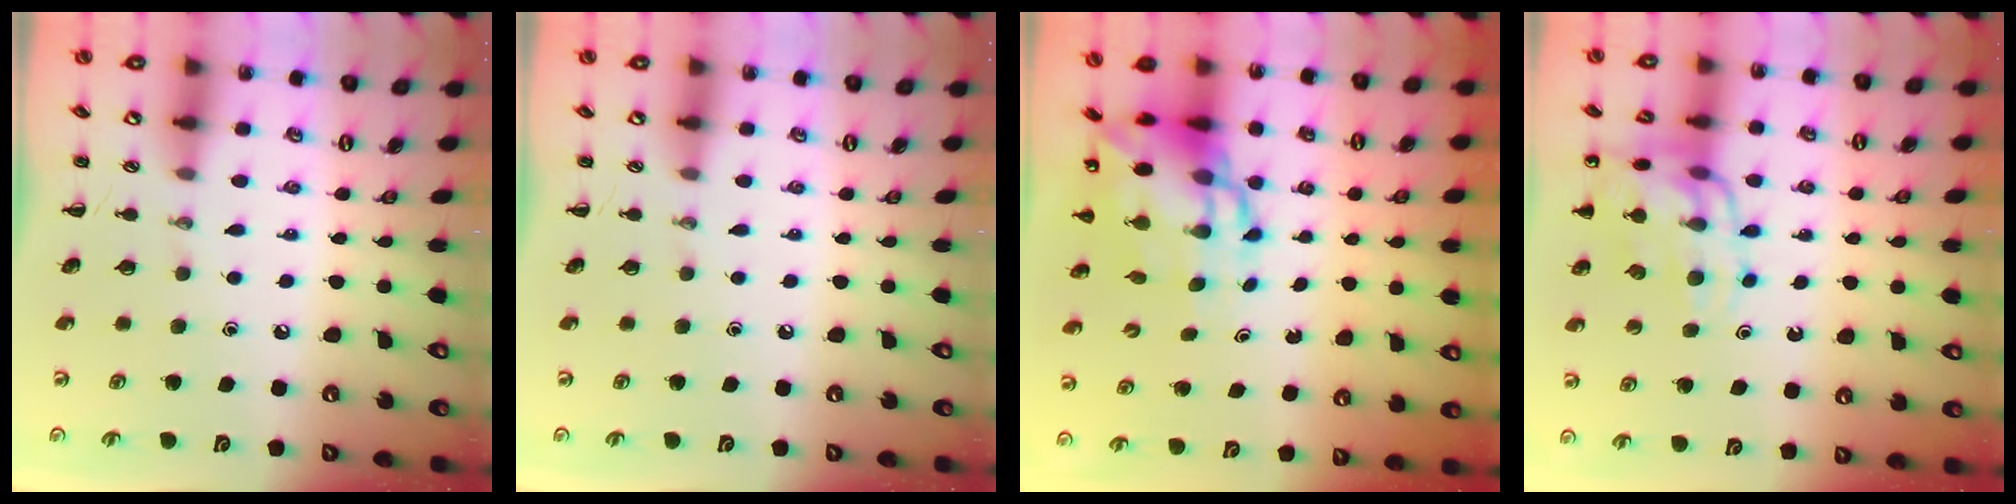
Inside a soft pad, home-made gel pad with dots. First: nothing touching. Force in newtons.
{"total": 0.0}
{"total": 10.2, "press": 9.8, "slide": 2.7}
{"total": 14.4, "press": 14.1, "slide": 3.1}